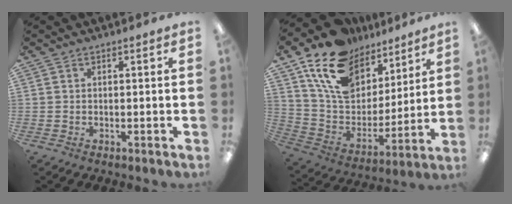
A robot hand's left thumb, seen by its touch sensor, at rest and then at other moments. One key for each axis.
{"total": 17.8, "fx": 11.2, "fy": 11.2, "fz": 8.0, "tx": -0.159, "ty": -0.054, "tz": 0.210}